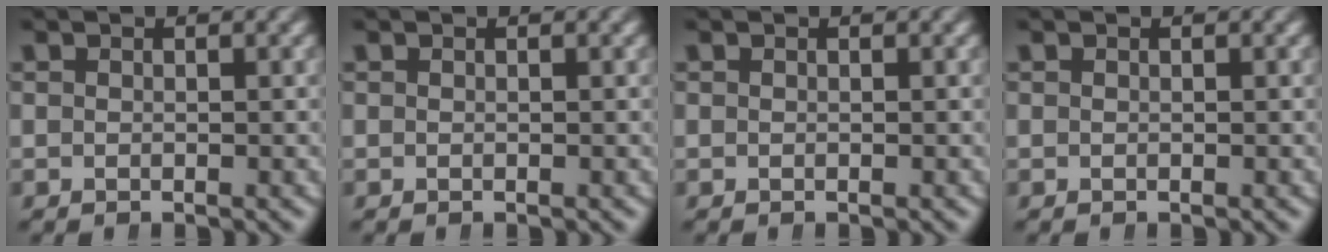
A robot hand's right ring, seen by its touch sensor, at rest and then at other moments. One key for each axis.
{"total": 0.0}
{"total": 0.0}
{"total": 0.0}